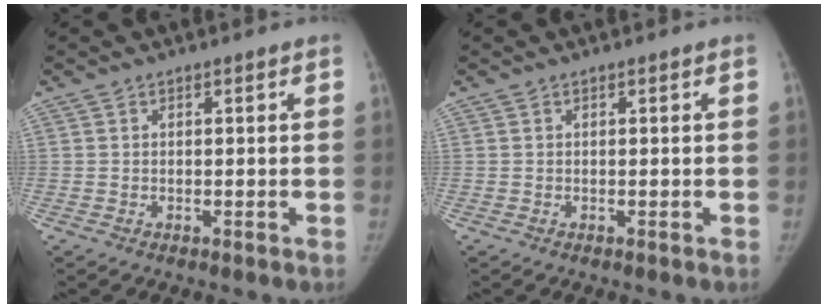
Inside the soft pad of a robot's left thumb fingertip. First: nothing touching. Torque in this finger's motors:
{"motor_torque": [0.23, -0.02, 0.10, 0.13, 0.07]}